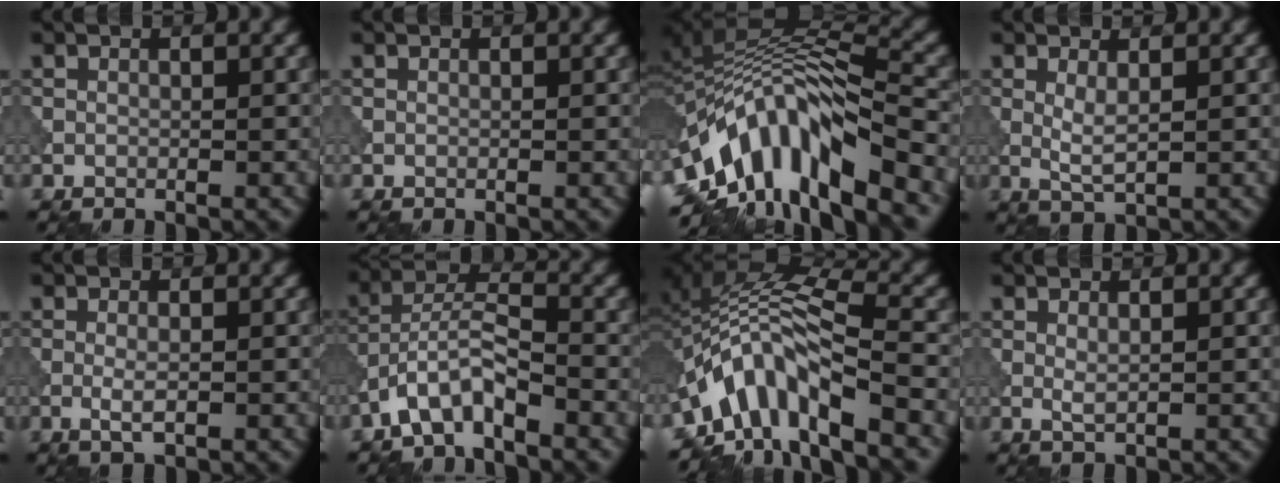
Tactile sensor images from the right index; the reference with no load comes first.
{"total": 0.0}
{"total": 11.7, "force": [-5.8, 4.7, 9.0], "torque": [-0.147, 0.015, -0.103]}
{"total": 1.9, "force": [0.4, 0.4, 1.8], "torque": [-0.043, -0.004, 0.011]}
{"total": 1.7, "force": [-0.4, 0.4, 1.6], "torque": [-0.034, -0.003, -0.009]}
{"total": 5.0, "force": [-3.4, 1.5, 3.3], "torque": [-0.065, 0.013, -0.072]}
{"total": 8.9, "force": [-5.1, 3.2, 6.5], "torque": [-0.097, 0.010, -0.105]}
{"total": 1.0, "force": [0.3, 0.2, 0.9], "torque": [-0.021, -0.001, 0.005]}